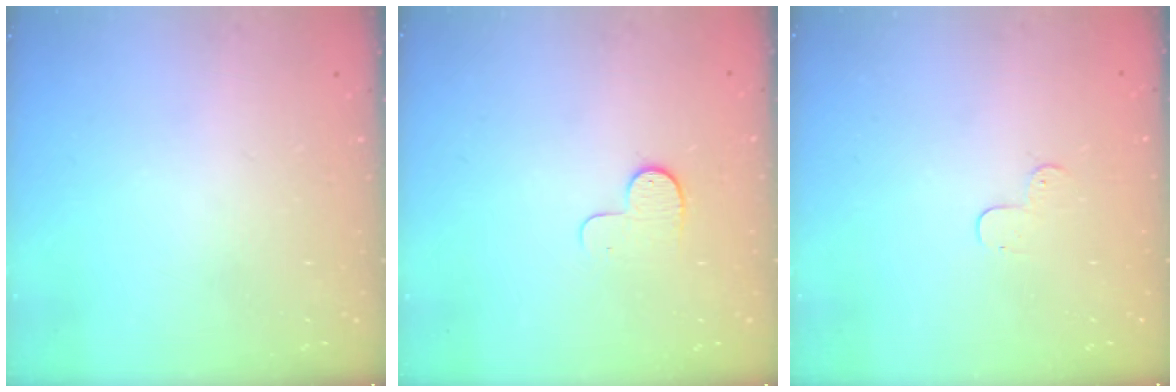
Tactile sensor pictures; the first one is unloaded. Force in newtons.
{"total": 6.9, "press": 6.8, "slide": 0.7}
{"total": 3.3, "press": 3.3, "slide": 0.4}